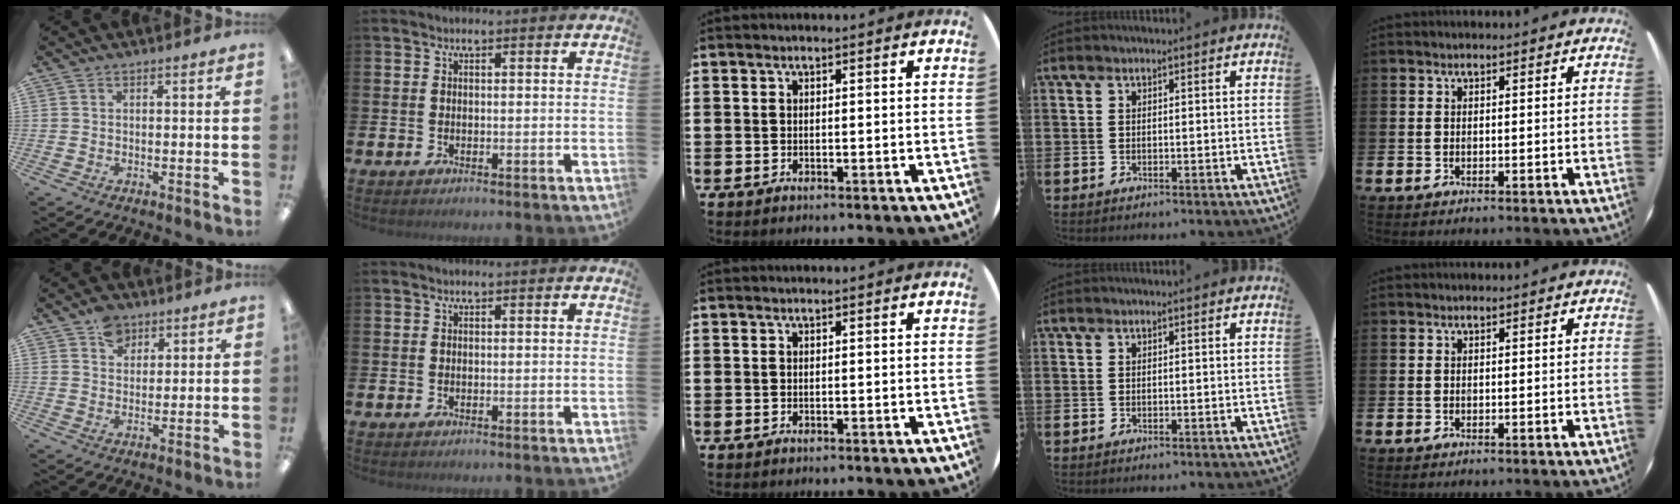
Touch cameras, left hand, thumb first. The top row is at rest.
{"thumb": {"total": 5.8, "force": [3.8, 4.0, 1.8], "torque": [-0.025, -0.008, 0.069]}}